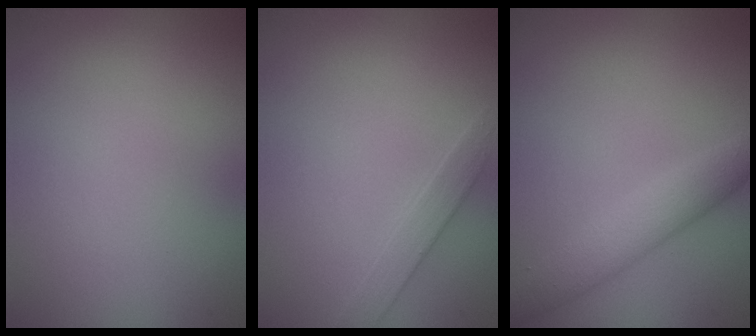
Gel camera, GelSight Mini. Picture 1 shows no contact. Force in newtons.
{"total": 1.6, "press": 1.6, "slide": 0.0}
{"total": 3.5, "press": 3.5, "slide": 0.1}